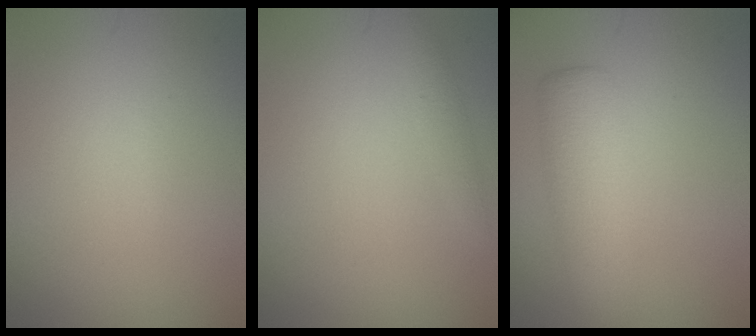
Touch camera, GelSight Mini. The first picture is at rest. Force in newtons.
{"total": 0.8, "press": 0.8, "slide": 0.2}
{"total": 4.5, "press": 4.5, "slide": 0.1}